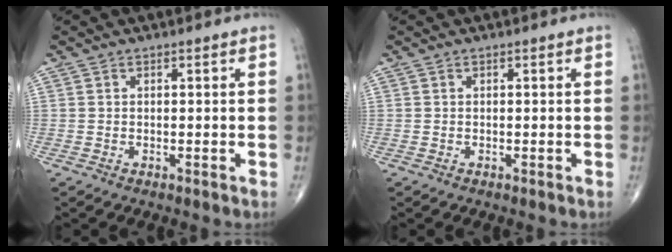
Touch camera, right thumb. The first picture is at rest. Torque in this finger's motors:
{"motor_torque": [0.01, 0.00, -0.05, 0.00, 0.01]}